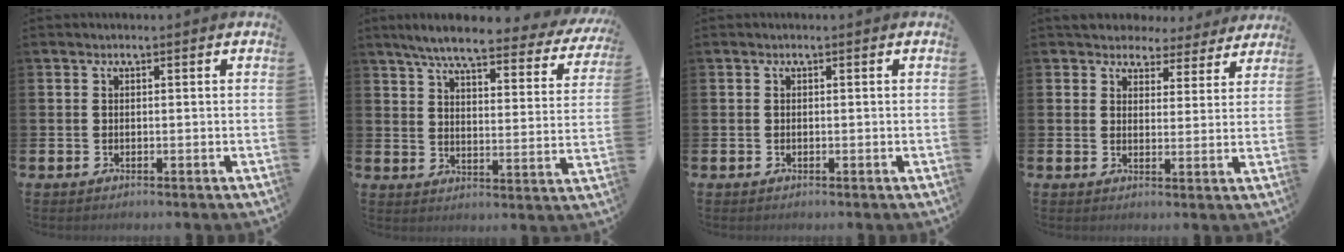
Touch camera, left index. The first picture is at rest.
{"total": 6.7, "force": [5.7, 0.9, 3.4], "torque": [-0.082, -0.036, 0.091]}
{"total": 0.0}
{"total": 4.4, "force": [3.9, 2.0, 0.2], "torque": [-0.010, -0.027, 0.064]}